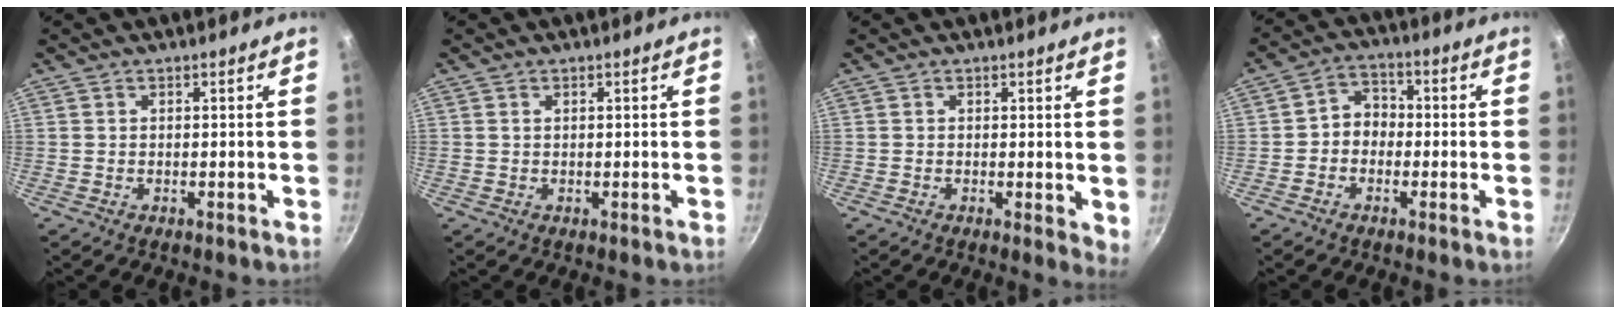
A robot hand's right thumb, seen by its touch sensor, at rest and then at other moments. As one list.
[{"total": 0.6, "force": [0.2, 0.4, 0.3], "torque": [-0.005, 0.002, 0.004]}, {"total": 2.8, "force": [0.4, 1.3, 2.5], "torque": [-0.027, -0.007, 0.004]}, {"total": 3.7, "force": [-1.1, 3.1, 1.6], "torque": [-0.001, 0.019, -0.027]}]